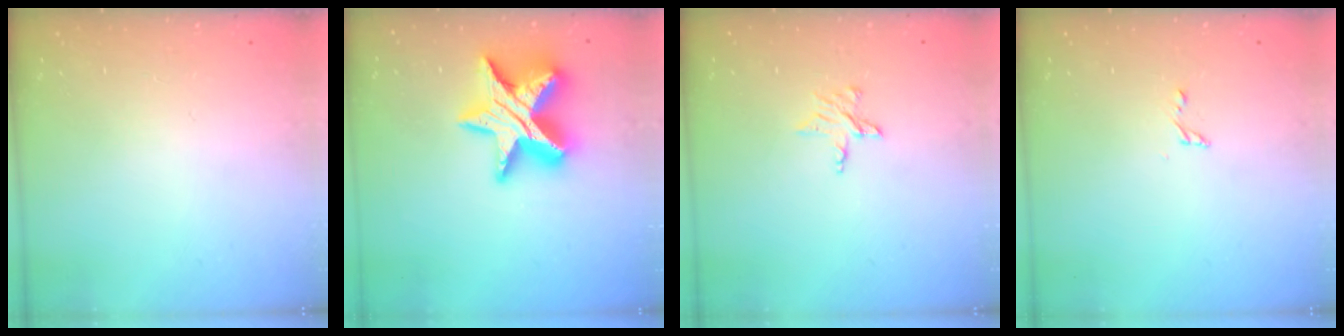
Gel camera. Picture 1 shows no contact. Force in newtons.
{"total": 17.8, "press": 17.7, "slide": 1.3}
{"total": 4.6, "press": 4.6, "slide": 0.5}
{"total": 2.5, "press": 2.5, "slide": 0.2}